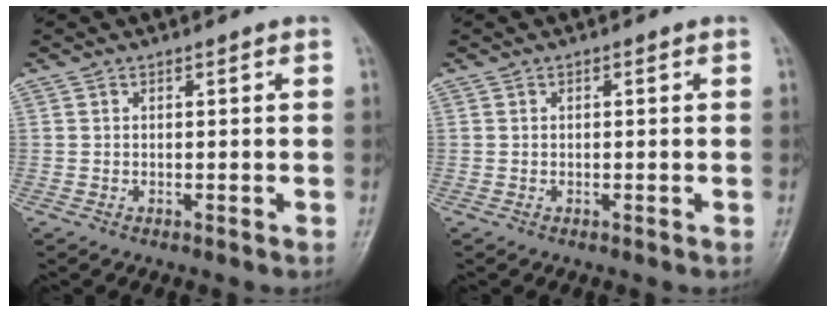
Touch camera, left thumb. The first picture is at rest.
{"total": 0.0}